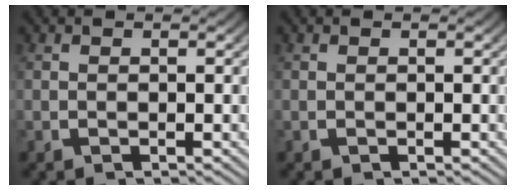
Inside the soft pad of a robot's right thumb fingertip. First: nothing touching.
{"total": 0.0}